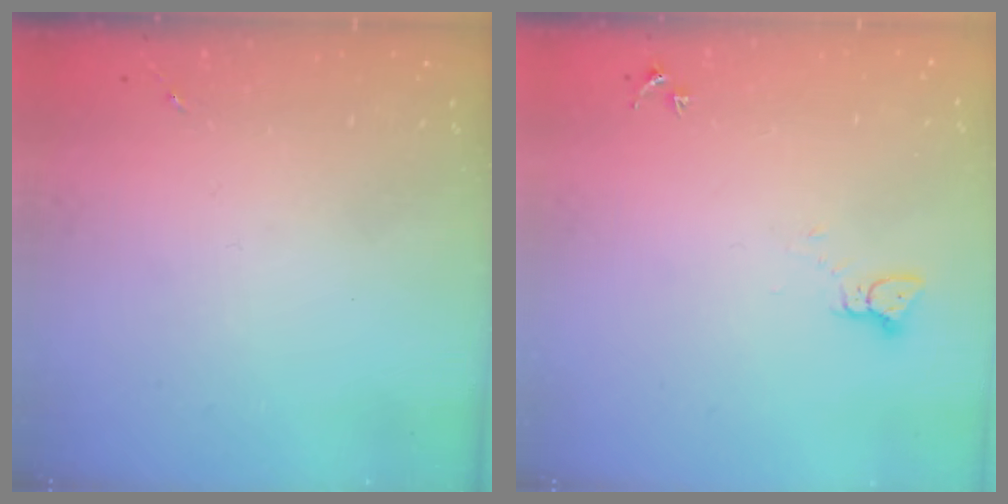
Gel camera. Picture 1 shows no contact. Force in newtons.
{"total": 2.2, "press": 2.2, "slide": 0.2}